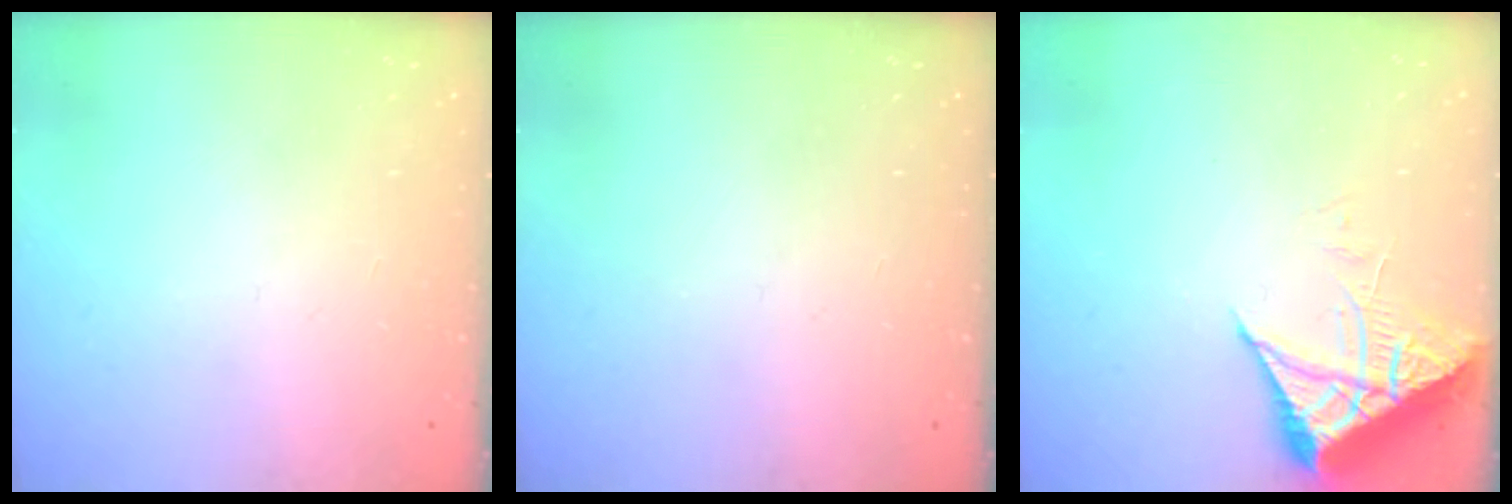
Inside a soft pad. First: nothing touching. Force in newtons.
{"total": 0.0}
{"total": 6.6, "press": 6.6, "slide": 0.8}